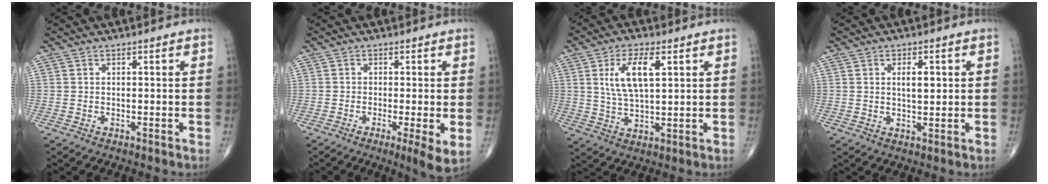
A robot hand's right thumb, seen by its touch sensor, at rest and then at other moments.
{"total": 5.0, "force": [-1.1, 0.6, 4.8], "torque": [-0.084, -0.015, -0.022]}
{"total": 9.5, "force": [2.8, 4.0, 8.1], "torque": [-0.151, -0.004, 0.055]}
{"total": 3.9, "force": [0.9, 1.6, 3.4], "torque": [-0.050, -0.004, 0.014]}